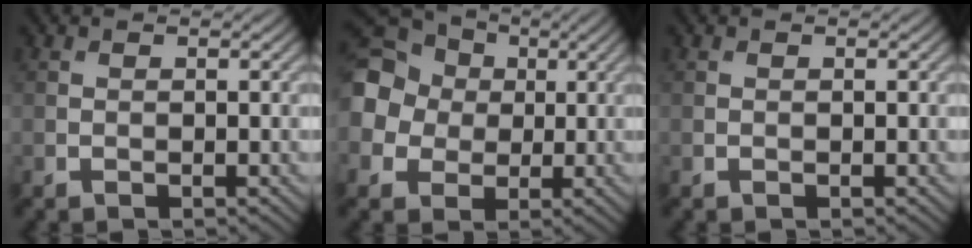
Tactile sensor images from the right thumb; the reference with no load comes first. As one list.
[{"total": 12.4, "force": [1.2, 11.1, 5.3], "torque": [-0.177, 0.022, -0.007]}, {"total": 0.0}]